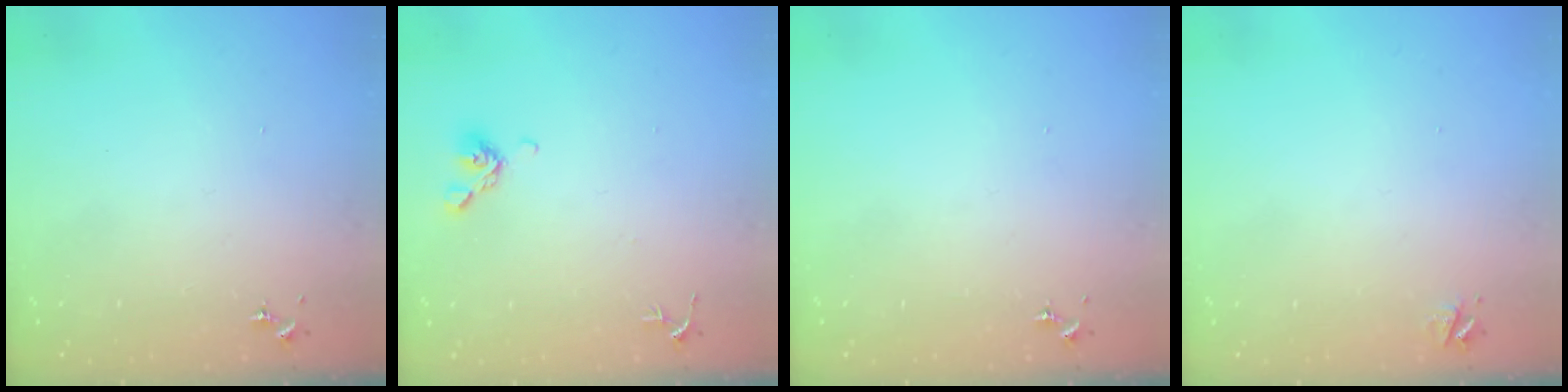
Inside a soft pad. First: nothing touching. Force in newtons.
{"total": 7.2, "press": 6.8, "slide": 2.4}
{"total": 0.0}
{"total": 3.7, "press": 3.7, "slide": 0.5}